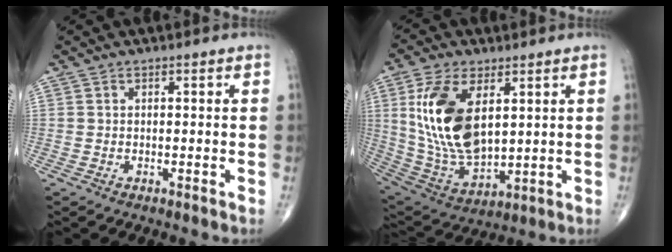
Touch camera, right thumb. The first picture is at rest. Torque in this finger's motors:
{"motor_torque": [-0.47, 1.09, 1.45, 0.53, 0.26]}